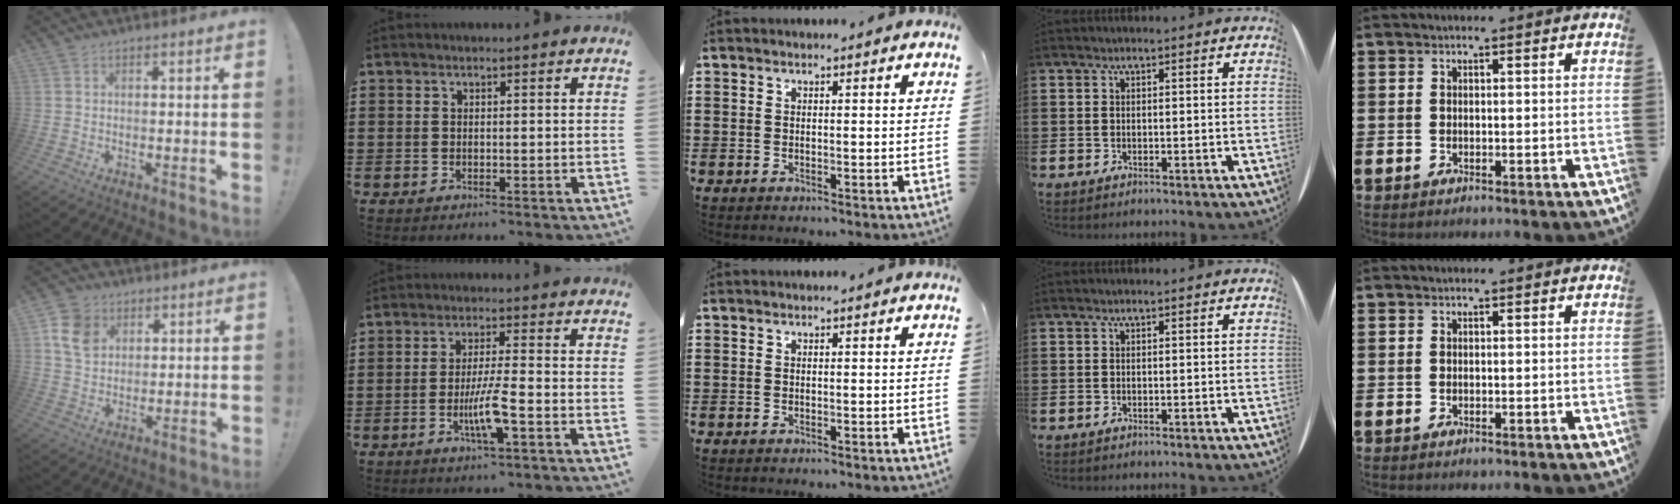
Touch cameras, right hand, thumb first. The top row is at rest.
{"thumb": {"total": 9.3, "force": [4.0, 7.3, 4.1], "torque": [-0.056, -0.012, 0.080]}, "index": {"total": 6.3, "force": [-2.4, 0.3, 5.8], "torque": [-0.116, -0.016, -0.046]}}